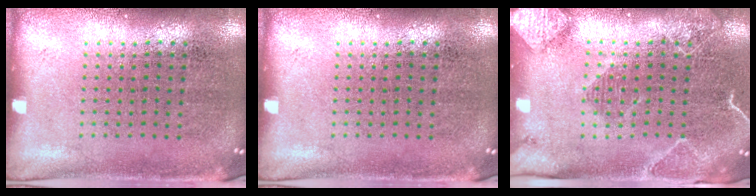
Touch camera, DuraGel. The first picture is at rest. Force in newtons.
{"total": 0.0}
{"total": 2.2, "press": 2.1, "slide": 0.6}